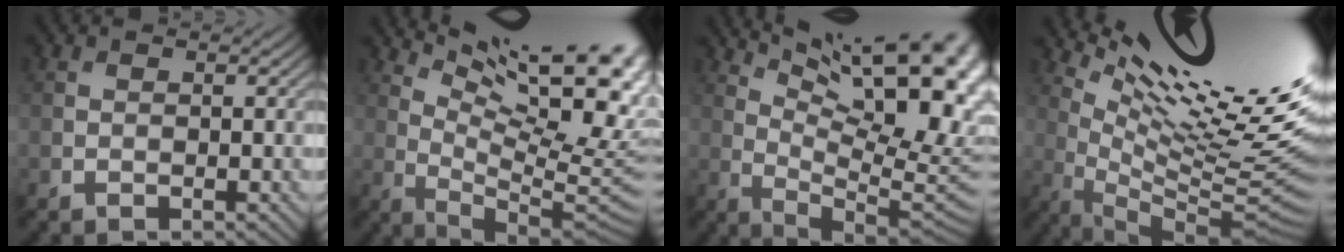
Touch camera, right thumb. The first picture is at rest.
{"total": 17.4, "force": [9.1, 5.2, 13.9], "torque": [-0.194, 0.010, 0.137]}
{"total": 19.1, "force": [9.1, 6.2, 15.6], "torque": [-0.217, 0.025, 0.141]}
{"total": 17.4, "force": [8.4, 3.0, 15.0], "torque": [-0.224, -0.010, 0.156]}